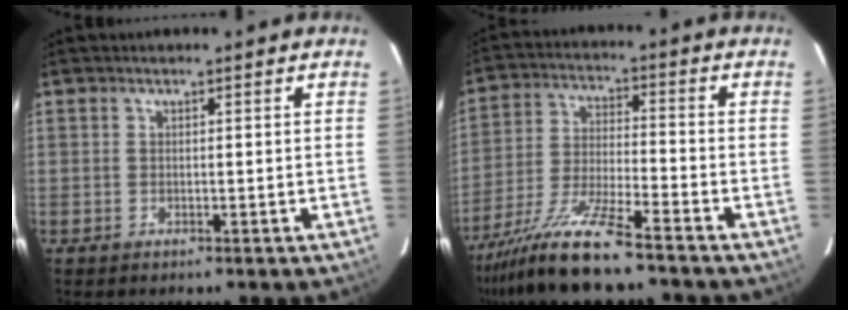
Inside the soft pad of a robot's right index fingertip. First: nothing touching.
{"total": 11.6, "force": [-9.2, 0.2, 7.1], "torque": [-0.140, -0.022, -0.170]}